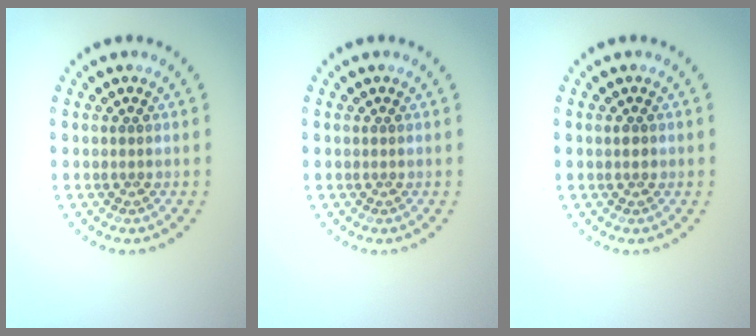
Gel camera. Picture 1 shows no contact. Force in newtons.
{"total": 0.0}
{"total": 0.9, "press": 0.9, "slide": 0.0}